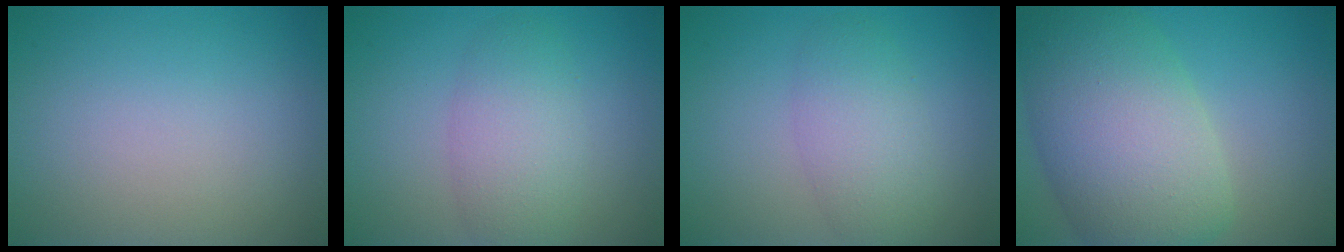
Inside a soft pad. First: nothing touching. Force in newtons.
{"total": 4.2, "press": 4.2, "slide": 0.1}
{"total": 3.8, "press": 3.8, "slide": 0.2}
{"total": 10.8, "press": 10.8, "slide": 0.4}